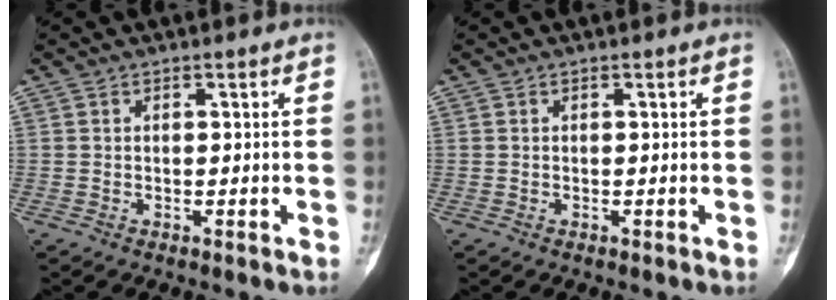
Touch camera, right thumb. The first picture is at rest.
{"total": 0.0}